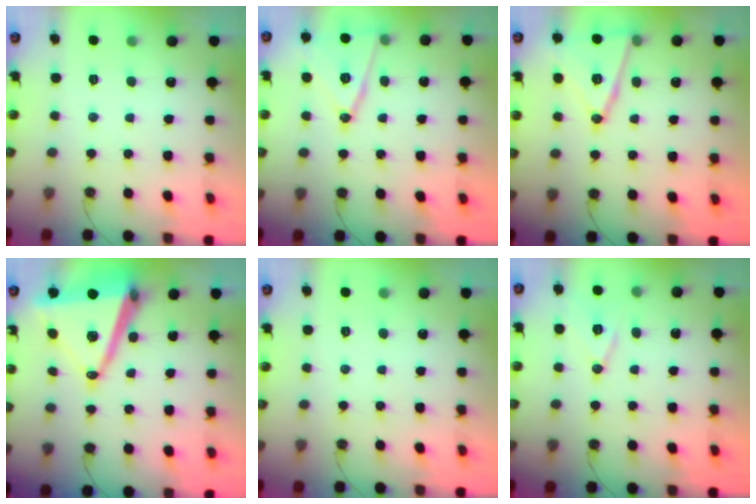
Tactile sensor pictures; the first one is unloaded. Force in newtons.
{"total": 14.1, "press": 13.7, "slide": 3.3}
{"total": 15.0, "press": 14.6, "slide": 3.4}
{"total": 16.3, "press": 15.8, "slide": 4.0}
{"total": 0.0}
{"total": 10.4, "press": 9.8, "slide": 3.5}